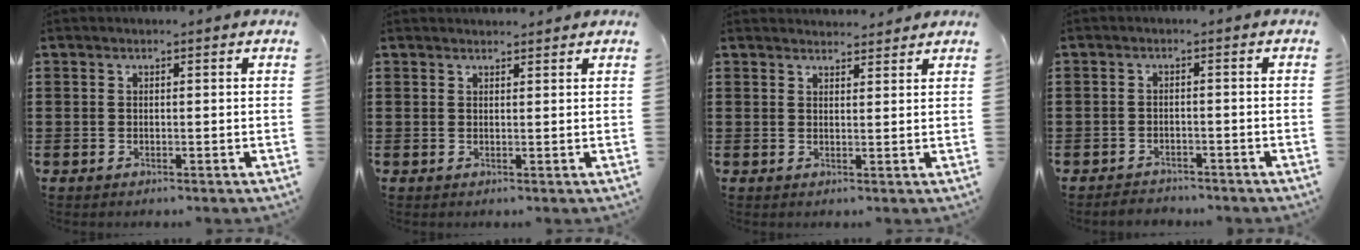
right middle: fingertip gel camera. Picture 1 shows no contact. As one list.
[{"total": 1.2, "force": [1.1, 0.1, 0.0], "torque": [0.005, -0.002, 0.020]}, {"total": 2.2, "force": [2.2, 0.3, -0.1], "torque": [0.004, -0.002, 0.040]}, {"total": 1.8, "force": [-1.8, 0.4, -0.1], "torque": [-0.005, 0.001, -0.040]}]